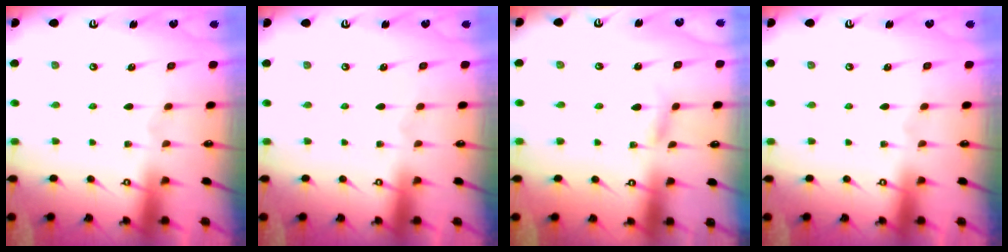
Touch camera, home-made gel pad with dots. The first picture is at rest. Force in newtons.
{"total": 0.0}
{"total": 2.5, "press": 2.5, "slide": 0.2}
{"total": 0.0}